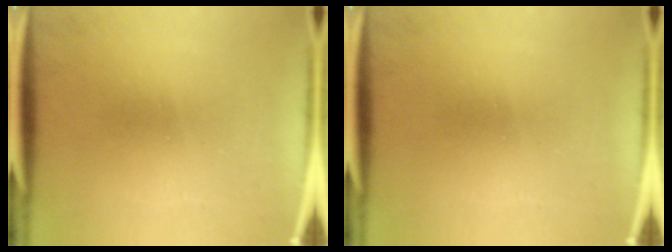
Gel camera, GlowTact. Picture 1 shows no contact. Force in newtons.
{"total": 0.0}